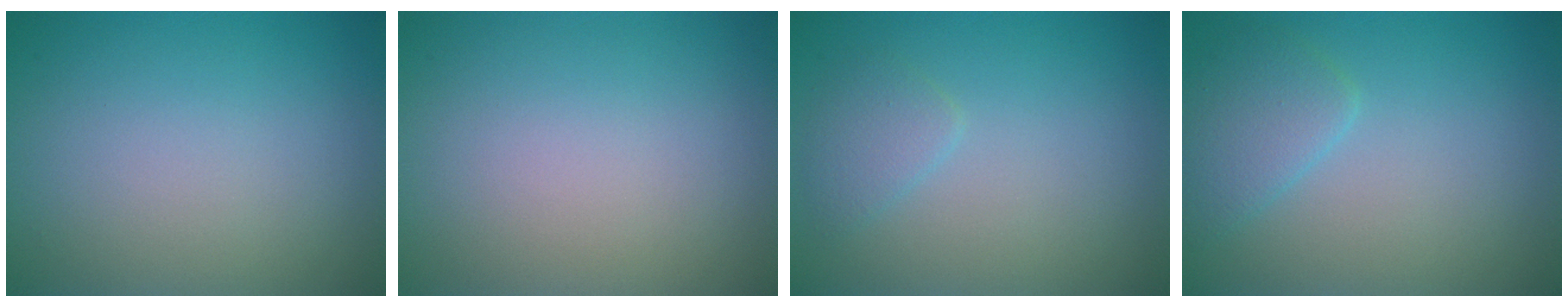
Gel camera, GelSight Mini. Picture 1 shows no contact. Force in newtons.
{"total": 0.0}
{"total": 1.5, "press": 1.5, "slide": 0.1}
{"total": 2.5, "press": 2.5, "slide": 0.1}